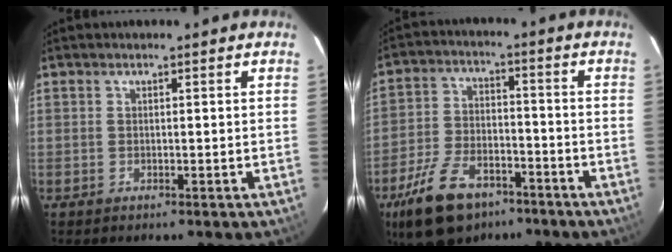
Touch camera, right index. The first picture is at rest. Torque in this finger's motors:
{"motor_torque": [1.25, -0.90, 0.39, 0.06]}